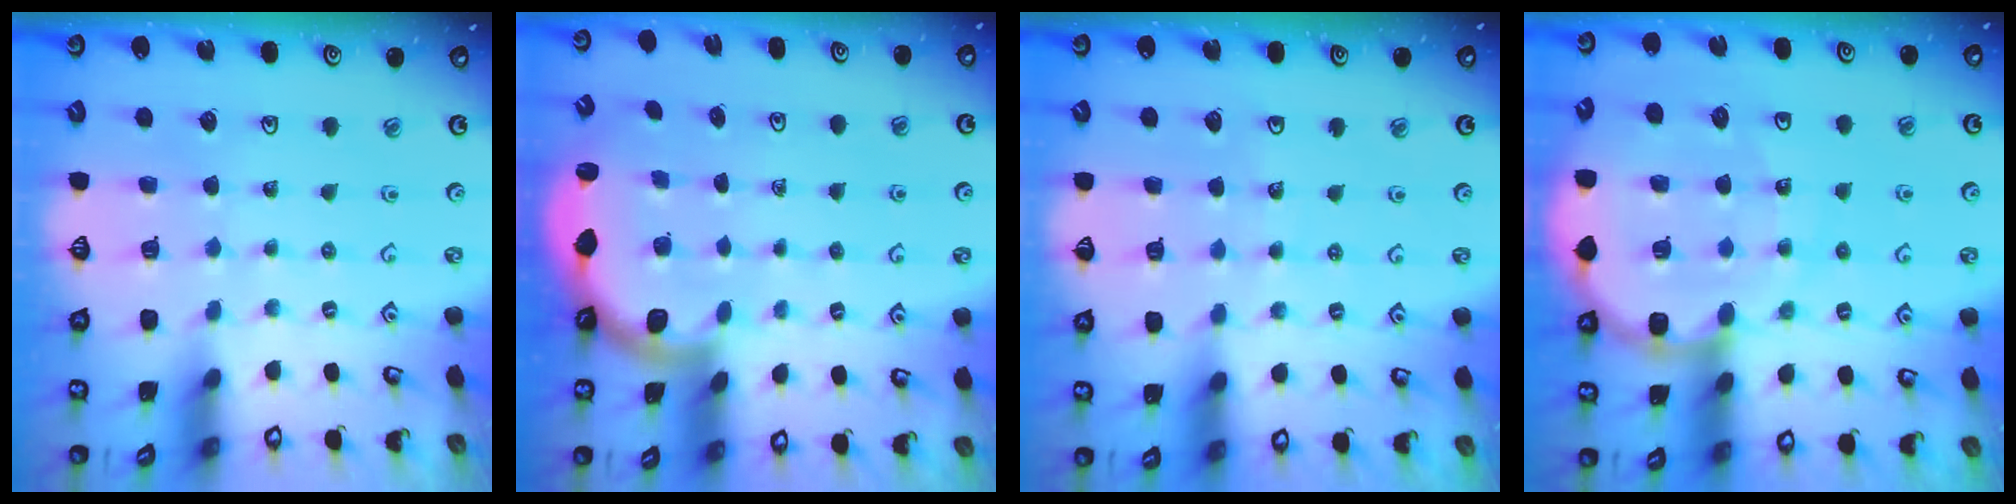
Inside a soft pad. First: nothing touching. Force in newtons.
{"total": 2.6, "press": 2.5, "slide": 0.6}
{"total": 3.0, "press": 3.0, "slide": 0.3}
{"total": 13.7, "press": 13.4, "slide": 3.0}